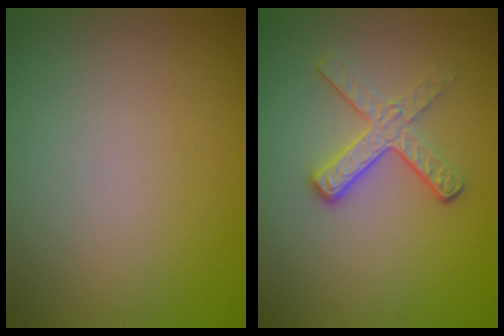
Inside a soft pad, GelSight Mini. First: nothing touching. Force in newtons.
{"total": 3.2, "press": 2.4, "slide": 2.1}